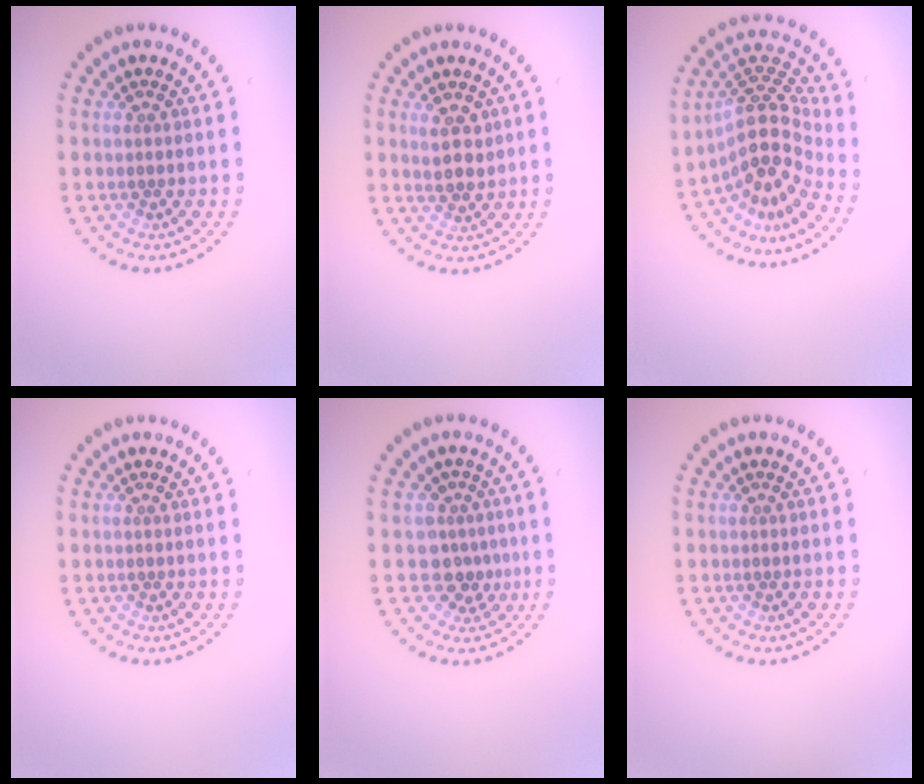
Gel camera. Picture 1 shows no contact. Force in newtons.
{"total": 2.4, "press": 2.3, "slide": 0.8}
{"total": 5.3, "press": 3.9, "slide": 3.6}
{"total": 0.0}
{"total": 2.7, "press": 2.0, "slide": 1.8}
{"total": 0.0}